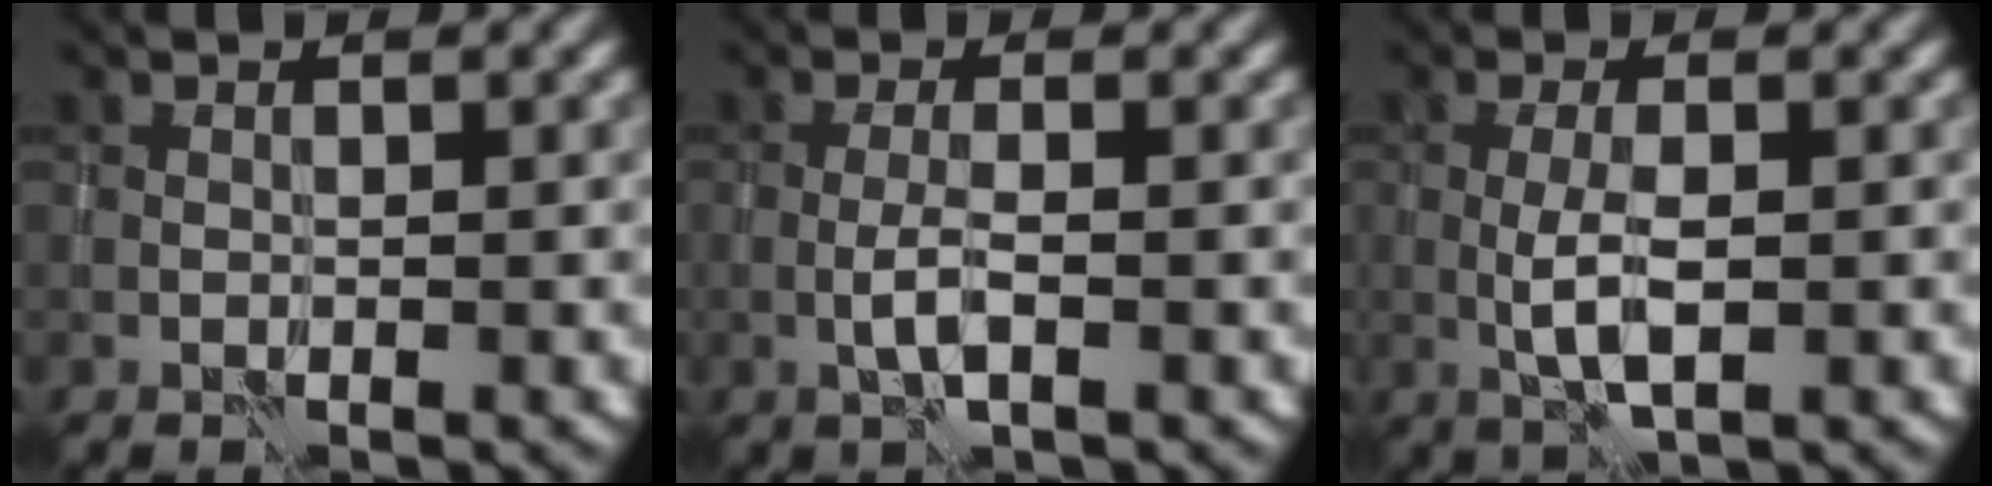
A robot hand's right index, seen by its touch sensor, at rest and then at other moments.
{"total": 1.9, "force": [-0.7, 0.2, 1.8], "torque": [-0.038, 0.004, -0.018]}
{"total": 3.0, "force": [-0.5, 0.7, 2.9], "torque": [-0.066, -0.001, -0.010]}